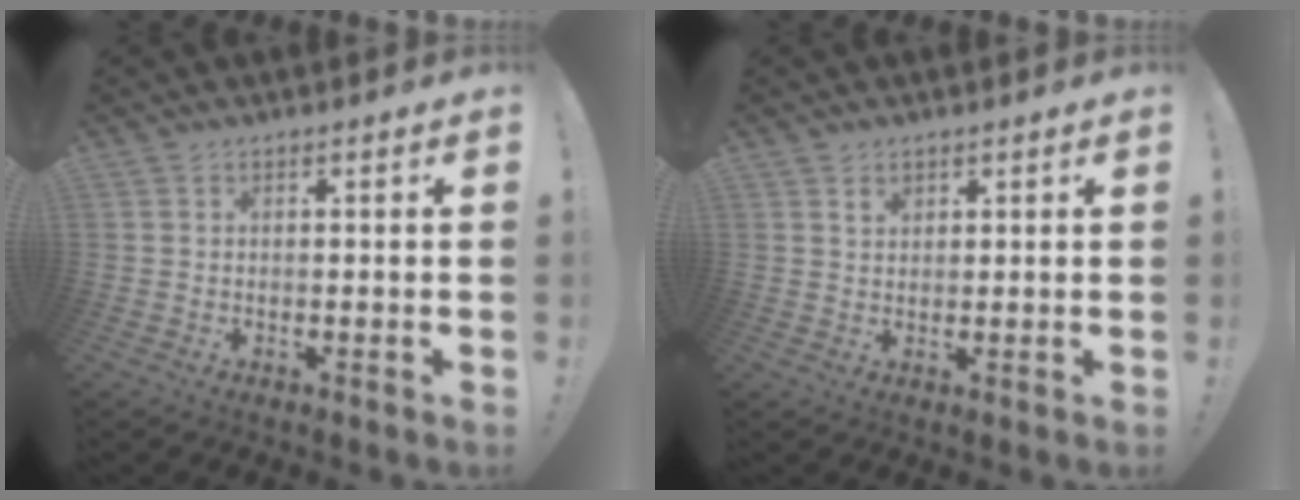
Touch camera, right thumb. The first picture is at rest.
{"total": 2.3, "force": [1.5, 1.5, 0.9], "torque": [-0.007, -0.006, 0.026]}